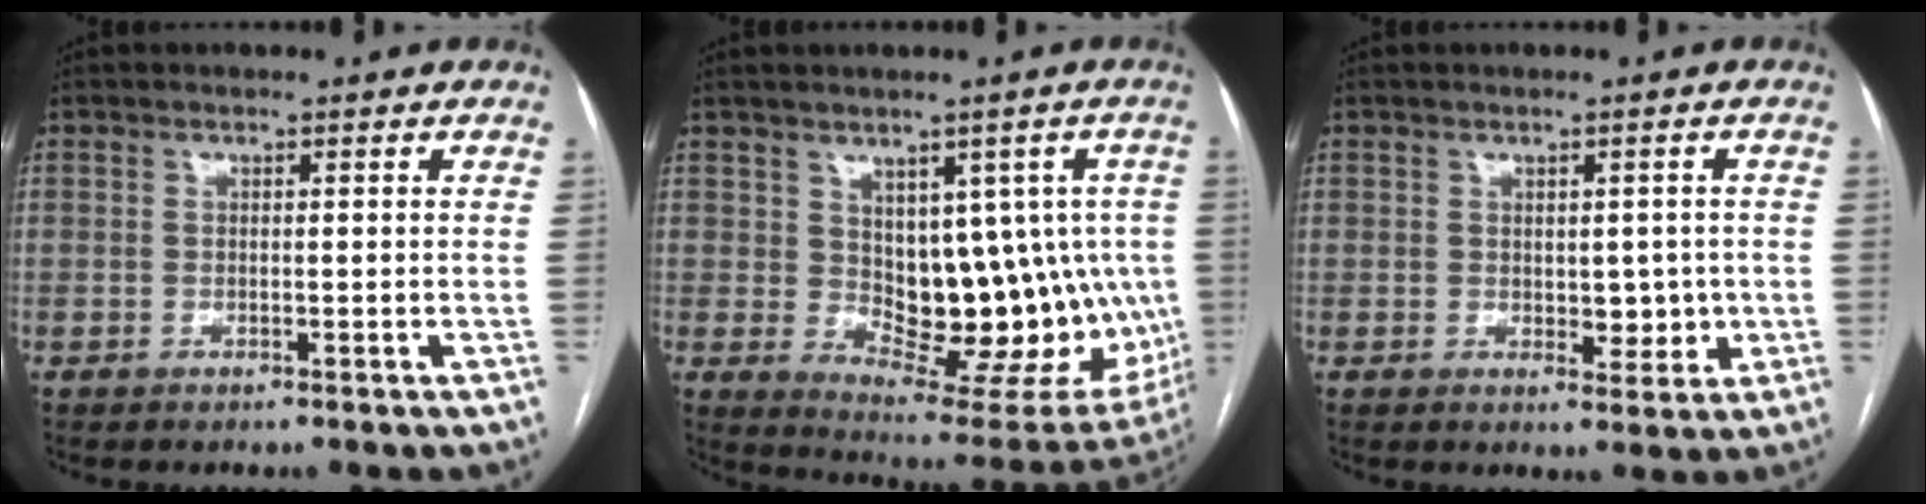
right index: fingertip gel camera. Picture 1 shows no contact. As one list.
[{"total": 16.0, "force": [0.5, 8.6, 13.5], "torque": [-0.152, 0.006, 0.031]}, {"total": 4.2, "force": [-0.3, 2.5, 3.4], "torque": [-0.038, 0.000, 0.005]}]